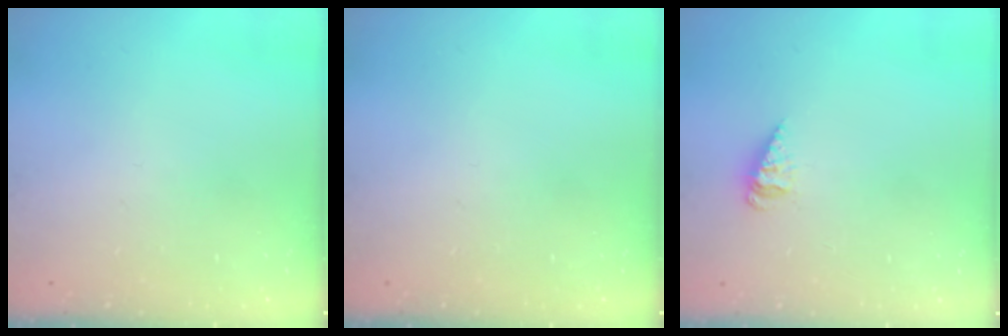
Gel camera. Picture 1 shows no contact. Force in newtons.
{"total": 0.0}
{"total": 2.8, "press": 2.8, "slide": 0.2}